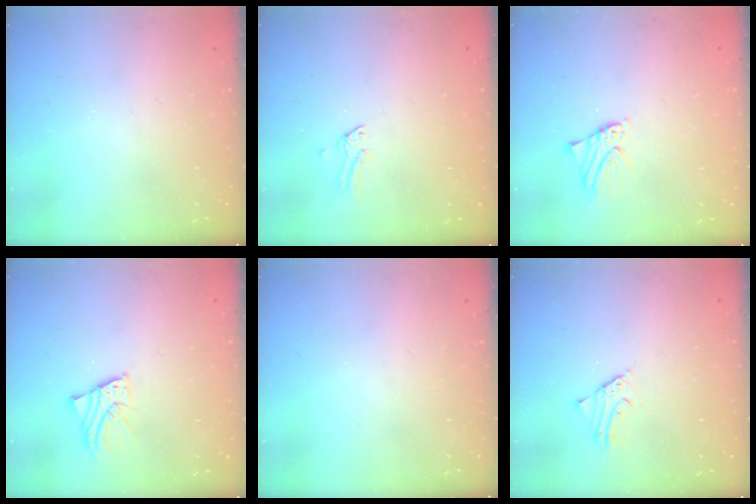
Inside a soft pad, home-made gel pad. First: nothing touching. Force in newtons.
{"total": 0.0}
{"total": 1.5, "press": 1.5, "slide": 0.1}
{"total": 2.1, "press": 2.1, "slide": 0.1}
{"total": 0.0}
{"total": 2.6, "press": 2.6, "slide": 0.3}